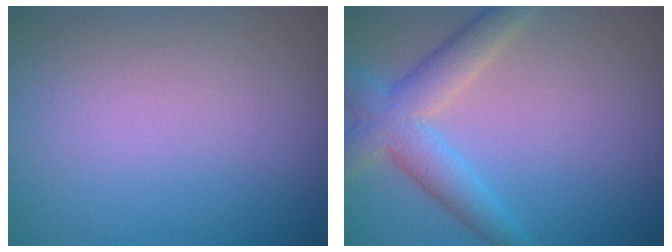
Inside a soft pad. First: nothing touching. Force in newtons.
{"total": 4.7, "press": 4.7, "slide": 0.2}